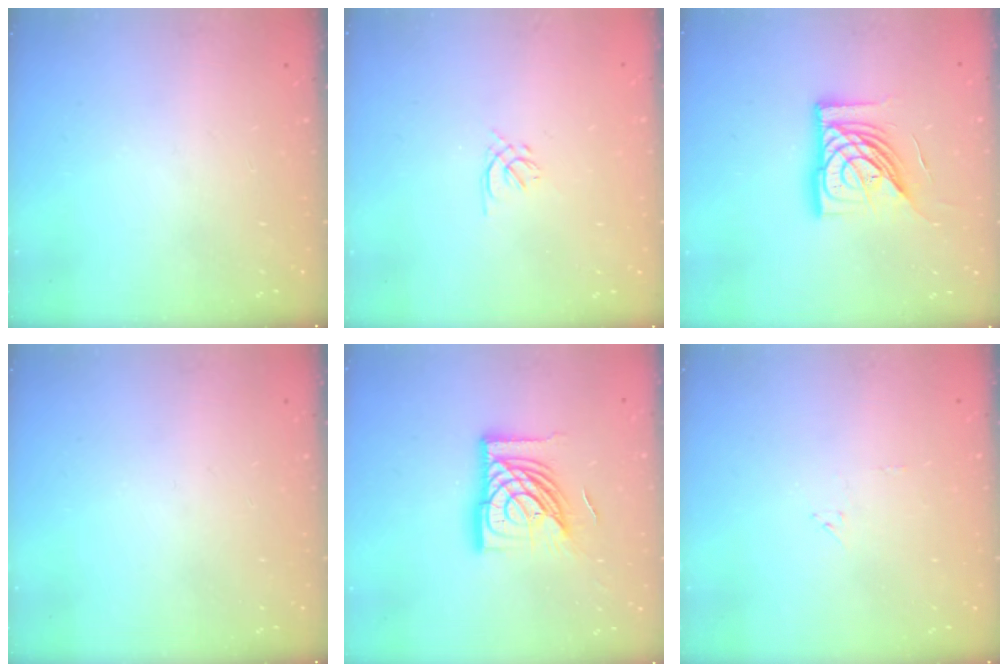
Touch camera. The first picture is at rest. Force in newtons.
{"total": 1.4, "press": 1.3, "slide": 0.5}
{"total": 16.5, "press": 16.3, "slide": 2.1}
{"total": 0.0}
{"total": 19.6, "press": 19.5, "slide": 2.2}
{"total": 4.7, "press": 4.7, "slide": 0.2}